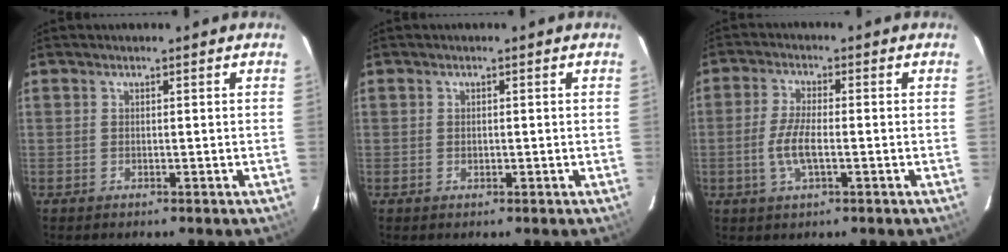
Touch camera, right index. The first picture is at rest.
{"total": 0.6, "force": [-0.1, 0.5, 0.3], "torque": [-0.004, 0.001, -0.001]}
{"total": 5.8, "force": [-1.5, 1.7, 5.4], "torque": [-0.115, -0.002, -0.031]}